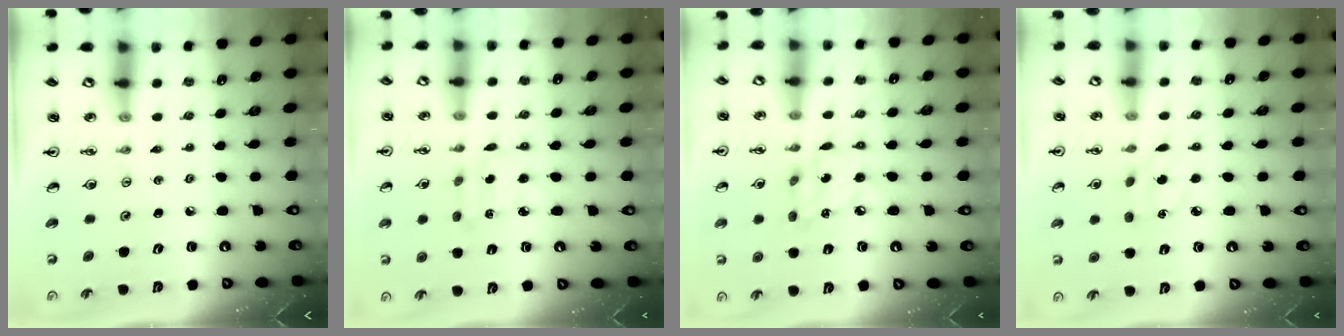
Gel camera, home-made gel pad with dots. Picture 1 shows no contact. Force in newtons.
{"total": 2.5, "press": 2.5, "slide": 0.1}
{"total": 8.5, "press": 8.5, "slide": 0.5}
{"total": 4.5, "press": 4.5, "slide": 0.6}